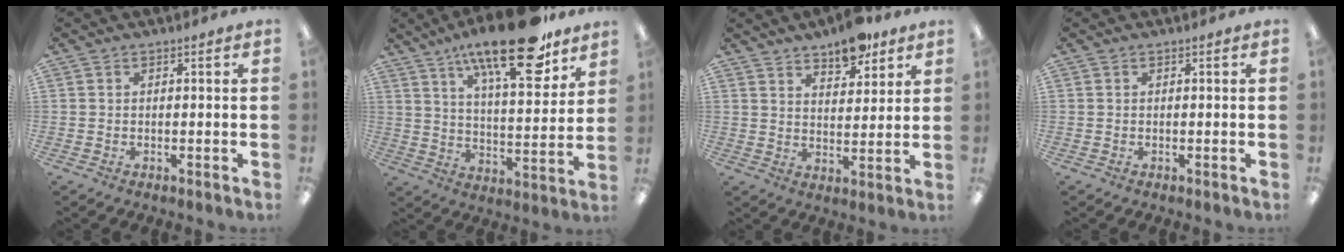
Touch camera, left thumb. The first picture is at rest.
{"total": 22.1, "force": [14.4, 7.1, 15.1], "torque": [-0.236, -0.078, 0.232]}
{"total": 8.7, "force": [6.9, 3.7, 3.8], "torque": [-0.035, -0.043, 0.117]}
{"total": 0.0}